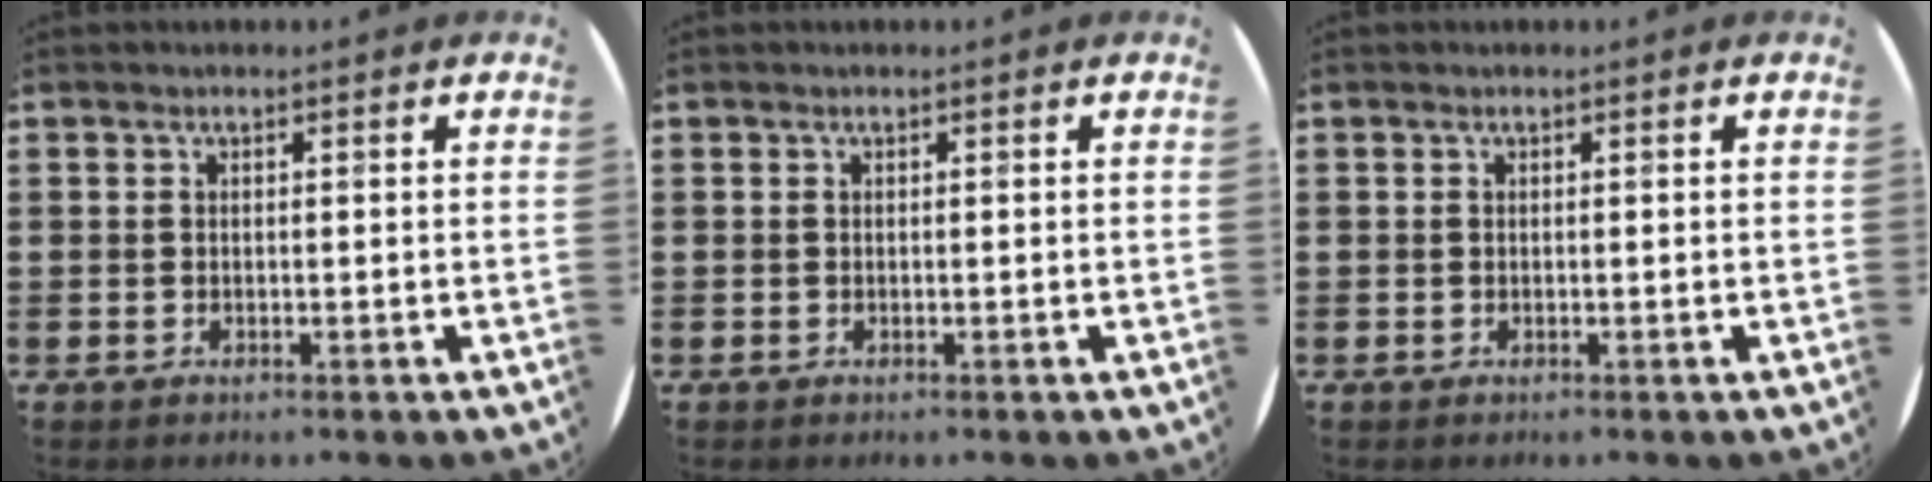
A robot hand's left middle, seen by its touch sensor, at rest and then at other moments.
{"total": 0.0}
{"total": 0.0}